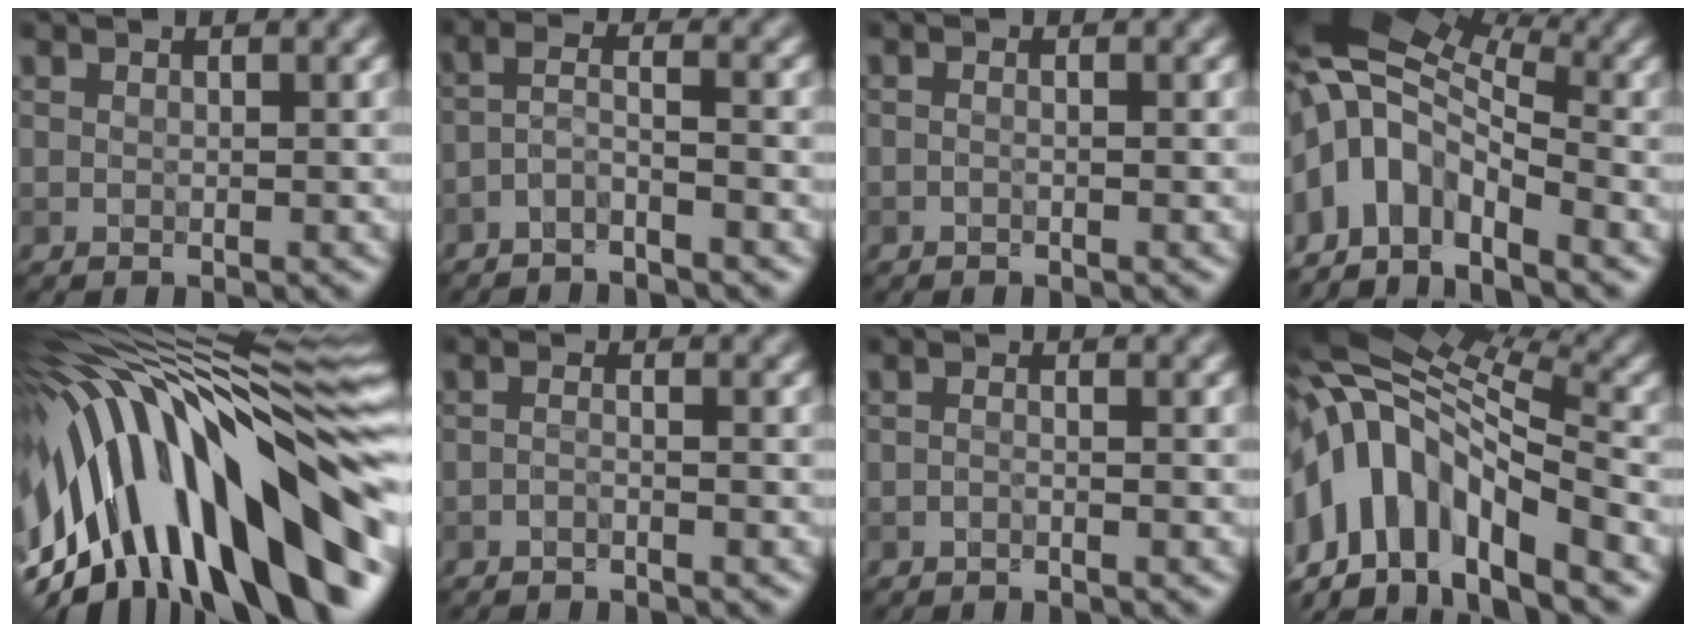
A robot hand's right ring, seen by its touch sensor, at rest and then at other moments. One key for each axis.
{"total": 2.4, "fx": -1.9, "fy": 0.3, "fz": 1.5, "tx": -0.029, "ty": 0.006, "tz": -0.046}
{"total": 0.6, "fx": -0.3, "fy": 0.2, "fz": 0.5, "tx": -0.007, "ty": -0.004, "tz": -0.010}
{"total": 10.2, "fx": -2.5, "fy": 6.1, "fz": 7.8, "tx": -0.147, "ty": 0.007, "tz": -0.061}
{"total": 17.1, "fx": -3.1, "fy": 6.5, "fz": 15.5, "tx": -0.226, "ty": 0.016, "tz": -0.048}
{"total": 1.2, "fx": -1.0, "fy": 0.1, "fz": 0.6, "tx": -0.013, "ty": -0.004, "tz": -0.025}
{"total": 0.8, "fx": -0.7, "fy": 0.1, "fz": 0.5, "tx": -0.011, "ty": -0.002, "tz": -0.017}
{"total": 12.4, "fx": -3.7, "fy": 6.0, "fz": 10.2, "tx": -0.182, "ty": 0.023, "tz": -0.074}